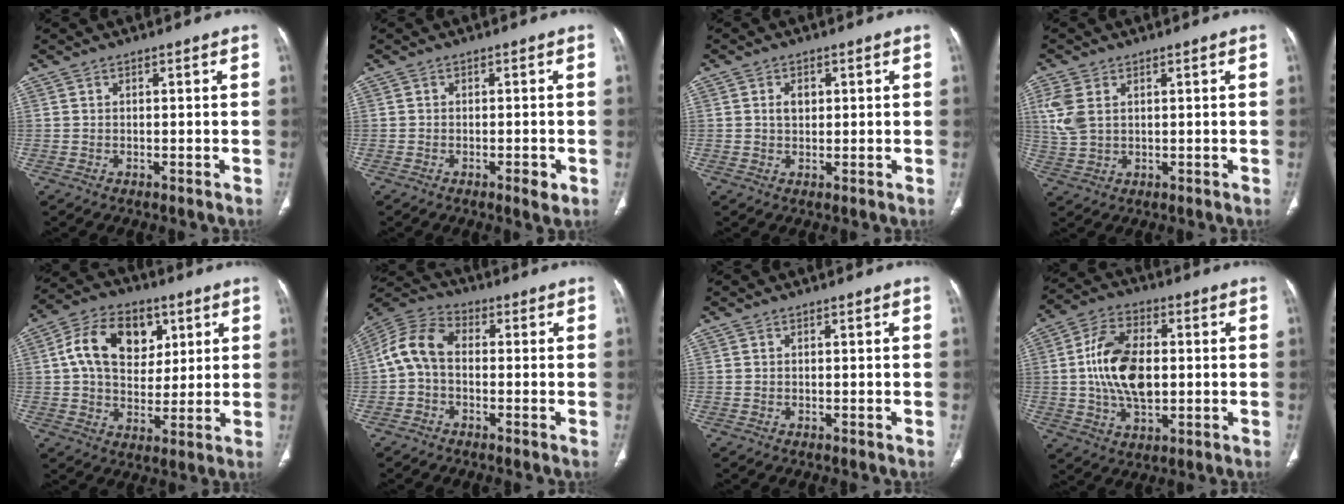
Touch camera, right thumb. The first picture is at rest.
{"total": 2.4, "force": [-1.0, 0.9, 2.0], "torque": [-0.025, -0.001, -0.016]}
{"total": 2.6, "force": [0.6, 1.9, 1.6], "torque": [-0.020, 0.002, 0.011]}
{"total": 5.9, "force": [1.9, 3.7, 4.2], "torque": [-0.105, 0.001, 0.044]}
{"total": 15.0, "force": [4.7, 10.4, 9.7], "torque": [-0.131, -0.001, 0.078]}
{"total": 8.6, "force": [-0.5, 5.8, 6.3], "torque": [-0.120, 0.026, -0.025]}
{"total": 0.0}
{"total": 14.1, "force": [0.5, 8.3, 11.4], "torque": [-0.202, 0.010, 0.010]}